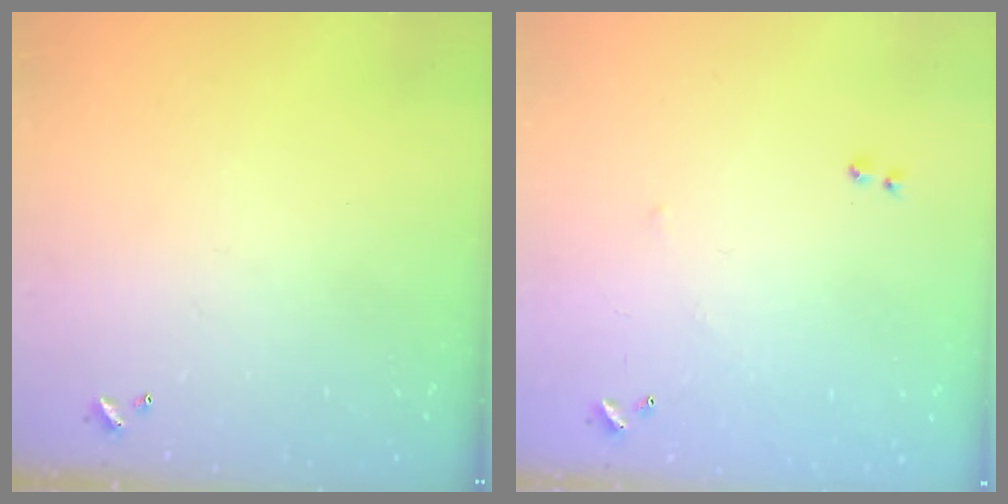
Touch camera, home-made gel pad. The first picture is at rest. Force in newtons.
{"total": 7.7, "press": 7.7, "slide": 0.8}